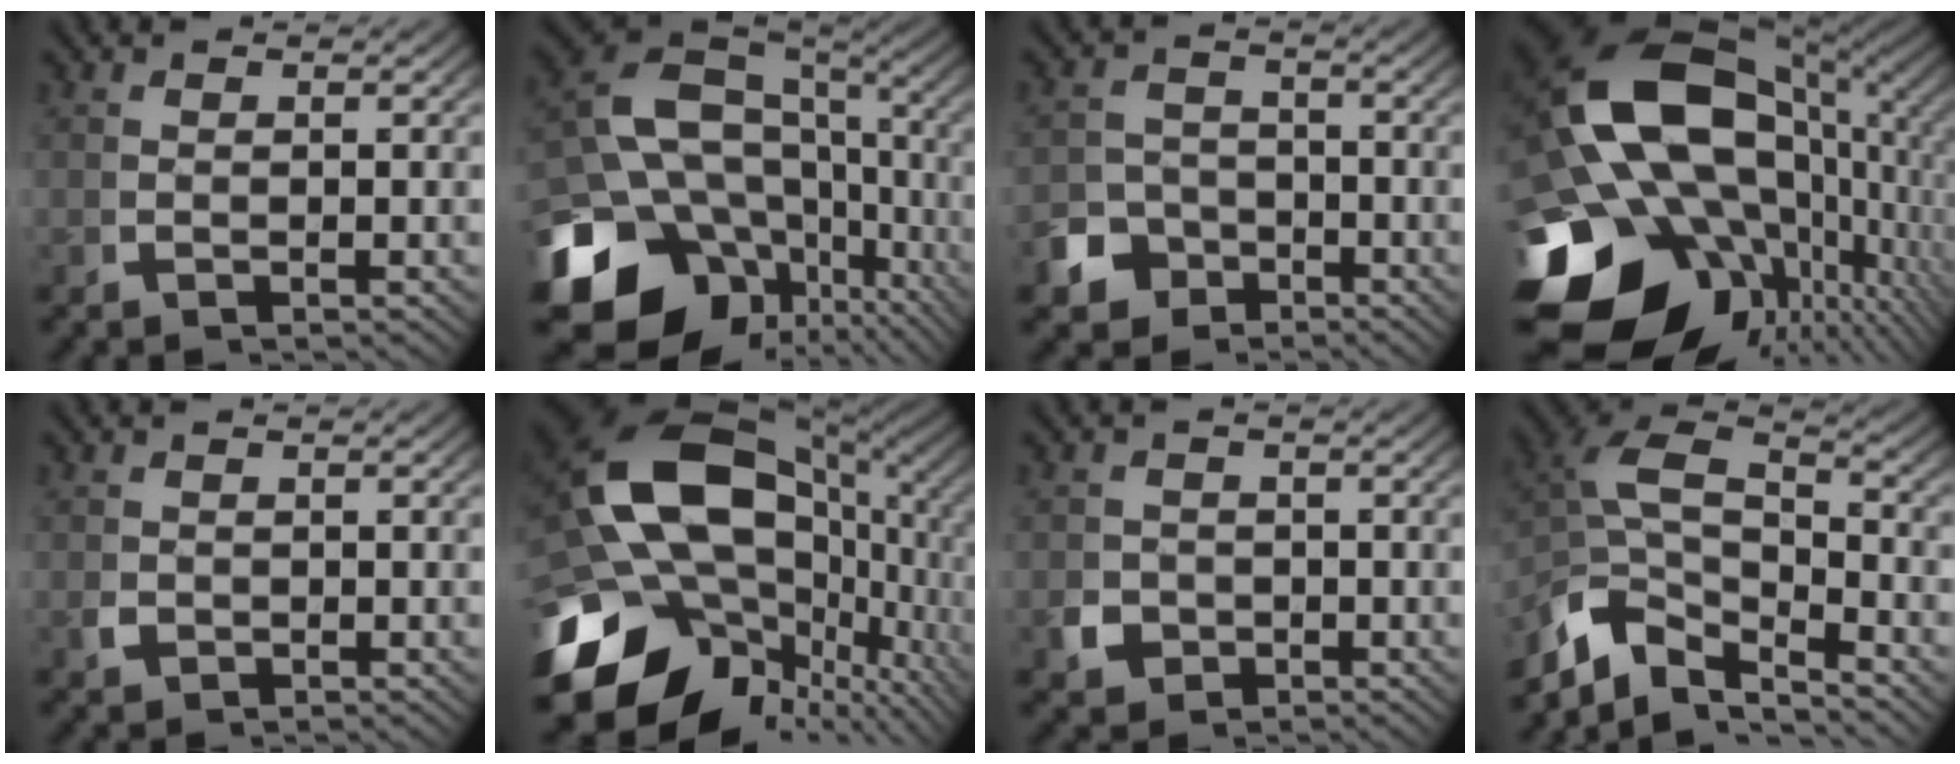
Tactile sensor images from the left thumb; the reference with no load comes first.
{"total": 20.0, "force": [-4.3, 14.1, 13.5], "torque": [-0.261, -0.065, -0.043]}
{"total": 6.3, "force": [-3.8, 4.7, 1.7], "torque": [-0.005, -0.022, -0.066]}
{"total": 27.7, "force": [-3.1, 19.4, 19.5], "torque": [-0.382, -0.081, -0.021]}
{"total": 1.4, "force": [-0.3, 1.2, 0.7], "torque": [-0.017, -0.005, -0.004]}
{"total": 24.5, "force": [-2.2, 16.5, 17.9], "torque": [-0.321, -0.062, -0.010]}
{"total": 3.3, "force": [-1.3, 2.7, 1.4], "torque": [-0.029, -0.013, -0.017]}
{"total": 10.4, "force": [-1.7, 7.8, 6.7], "torque": [-0.163, -0.042, -0.022]}